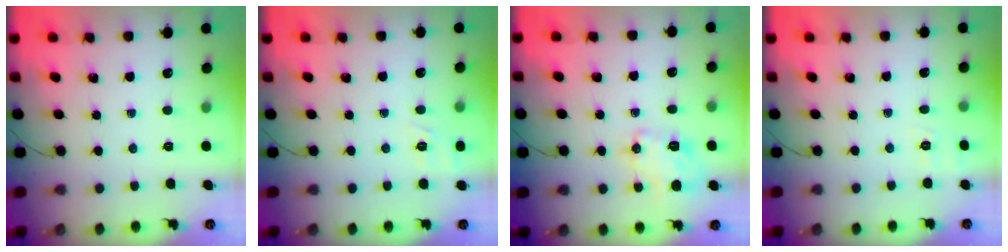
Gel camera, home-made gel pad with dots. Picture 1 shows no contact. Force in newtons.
{"total": 2.1, "press": 1.4, "slide": 1.5}
{"total": 8.7, "press": 8.7, "slide": 1.0}
{"total": 6.0, "press": 5.7, "slide": 1.9}